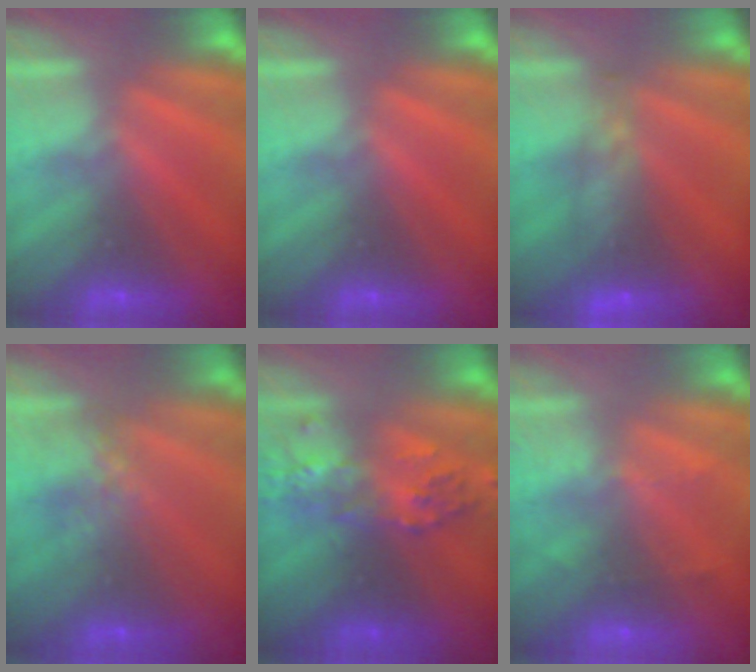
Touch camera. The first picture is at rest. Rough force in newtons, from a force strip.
{"total": 0.0}
{"total": 5.6}
{"total": 3.8}
{"total": 5.6}
{"total": 2.2}